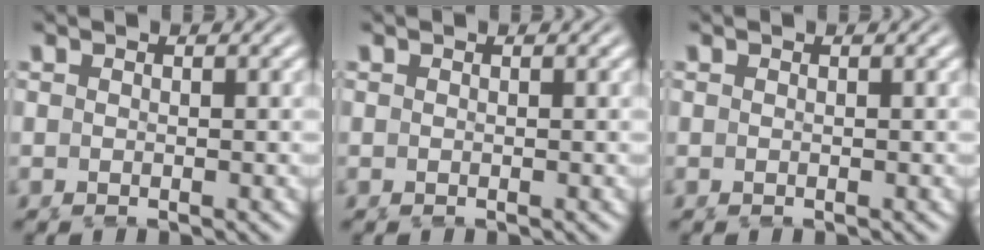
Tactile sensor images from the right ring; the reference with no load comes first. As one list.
[{"total": 0.0}, {"total": 0.0}]